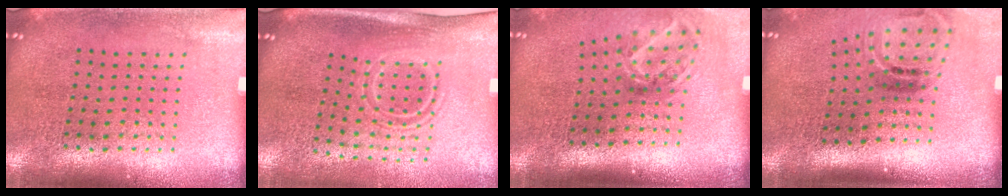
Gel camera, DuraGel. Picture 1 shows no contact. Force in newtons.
{"total": 1.6, "press": 1.0, "slide": 1.2}
{"total": 2.0, "press": 1.3, "slide": 1.5}
{"total": 1.9, "press": 1.2, "slide": 1.5}